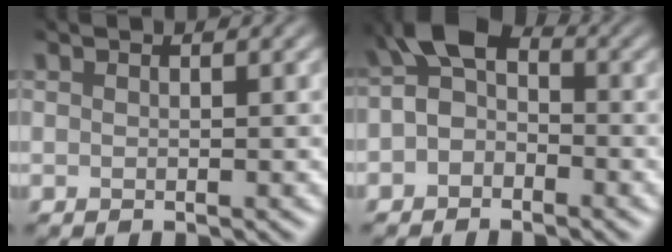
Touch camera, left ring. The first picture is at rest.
{"total": 5.0, "force": [-1.2, 3.5, 3.3], "torque": [-0.056, 0.018, -0.031]}